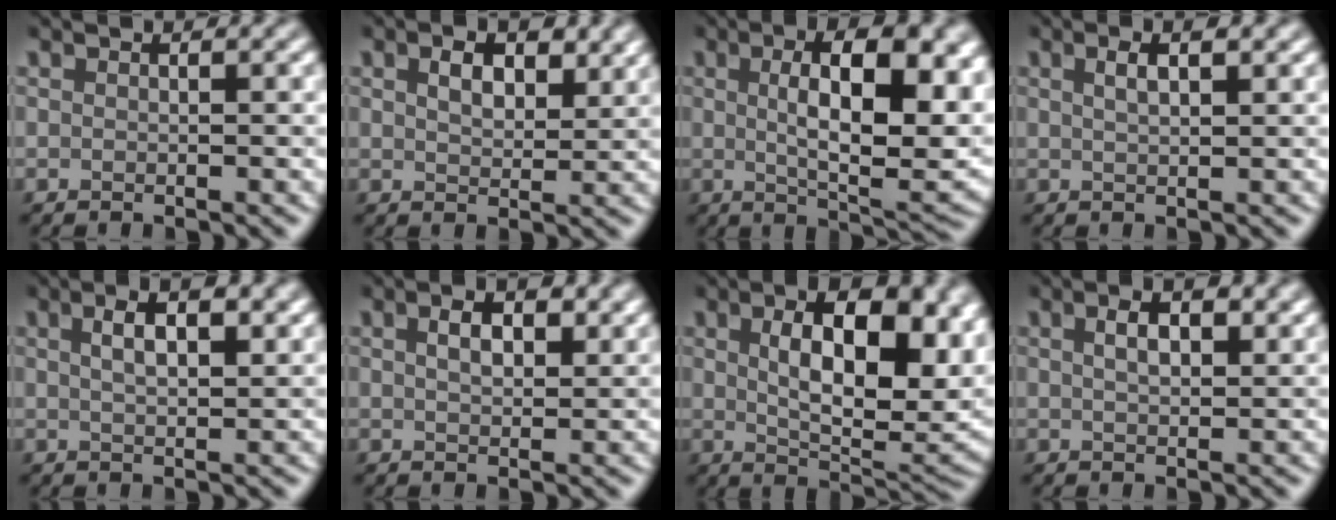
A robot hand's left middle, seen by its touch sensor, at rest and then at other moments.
{"total": 3.2, "force": [1.6, 1.7, 2.2], "torque": [-0.042, 0.001, 0.029]}
{"total": 12.4, "force": [2.0, 4.8, 11.2], "torque": [-0.148, -0.004, 0.034]}
{"total": 2.4, "force": [1.2, 0.8, 1.9], "torque": [-0.020, 0.005, 0.012]}
{"total": 3.7, "force": [1.6, 1.3, 3.1], "torque": [-0.048, 0.010, 0.022]}
{"total": 3.0, "force": [1.2, 1.5, 2.3], "torque": [-0.039, 0.005, 0.021]}
{"total": 11.7, "force": [2.4, 5.7, 10.0], "torque": [-0.139, -0.007, 0.045]}
{"total": 2.9, "force": [1.2, 1.2, 2.3], "torque": [-0.037, 0.005, 0.020]}